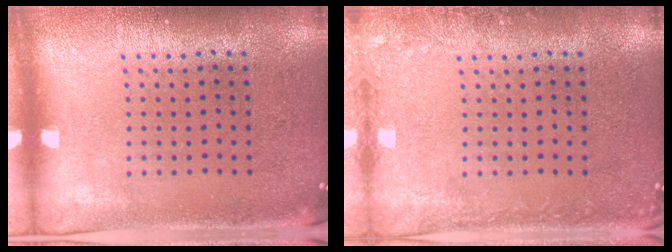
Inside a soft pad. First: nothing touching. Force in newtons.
{"total": 1.6, "press": 1.6, "slide": 0.3}